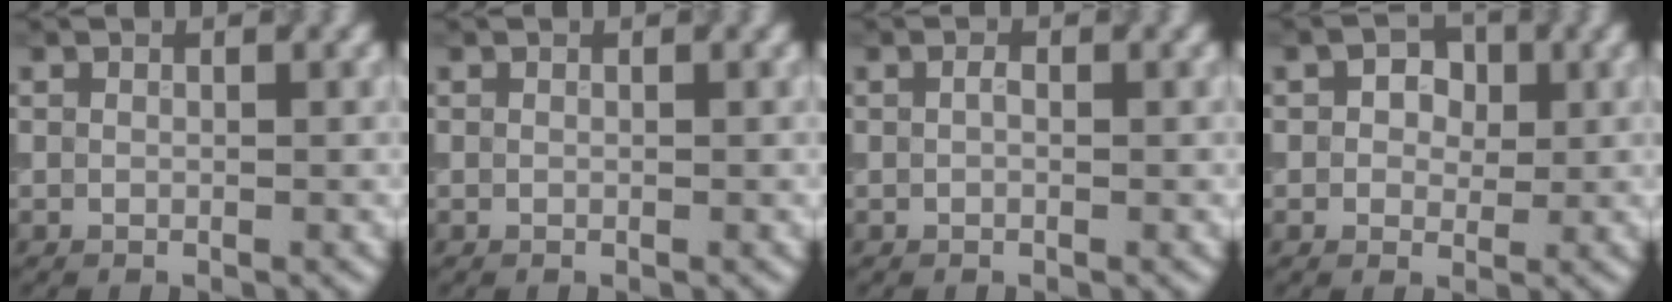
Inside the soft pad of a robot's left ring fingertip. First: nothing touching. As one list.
[{"total": 0.0}, {"total": 0.7, "force": [0.1, 0.4, 0.6], "torque": [-0.012, 0.001, 0.000]}, {"total": 2.7, "force": [0.6, 2.1, 1.7], "torque": [-0.023, 0.004, 0.001]}]